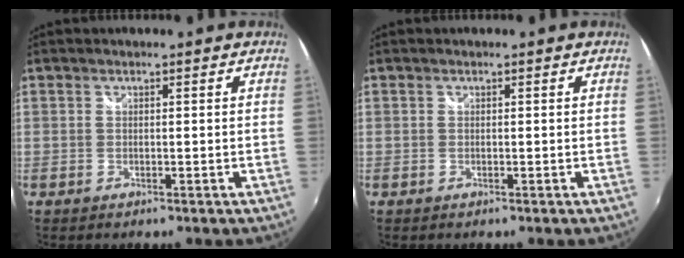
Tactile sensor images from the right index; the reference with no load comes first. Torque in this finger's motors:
{"motor_torque": [0.00, 0.00, 0.00, 0.00]}